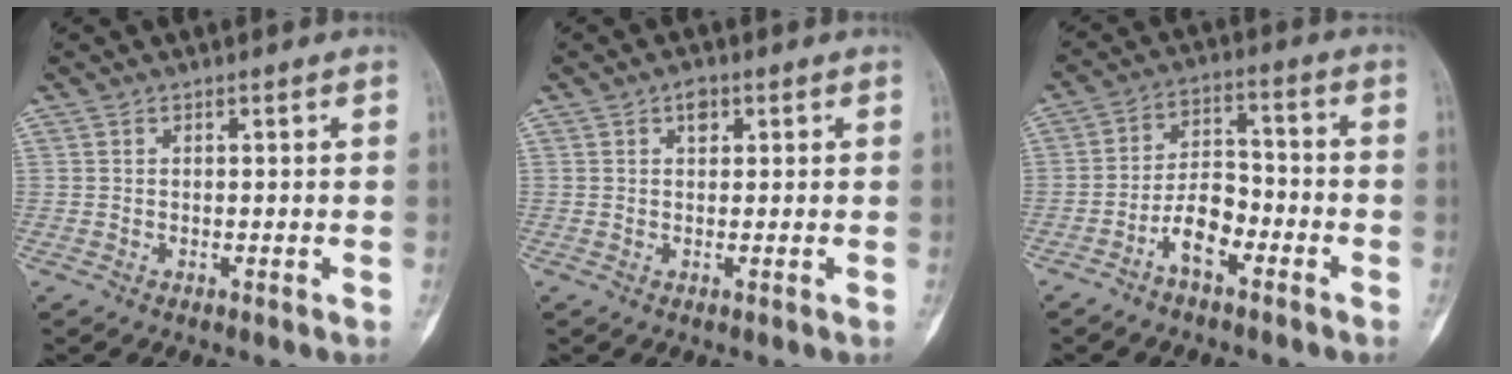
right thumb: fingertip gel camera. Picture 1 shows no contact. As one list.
[{"total": 2.0, "force": [0.8, 1.3, 1.3], "torque": [-0.014, 0.001, 0.009]}, {"total": 7.9, "force": [-4.3, 3.9, 5.4], "torque": [-0.087, 0.041, -0.082]}]